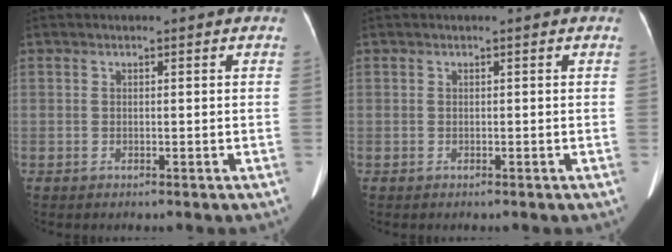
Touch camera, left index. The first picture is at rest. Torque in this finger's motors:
{"motor_torque": [-0.01, 0.01, 0.00, 0.00]}